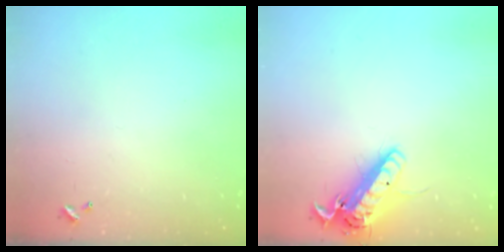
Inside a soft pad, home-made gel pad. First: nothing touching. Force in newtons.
{"total": 15.0, "press": 14.7, "slide": 3.0}